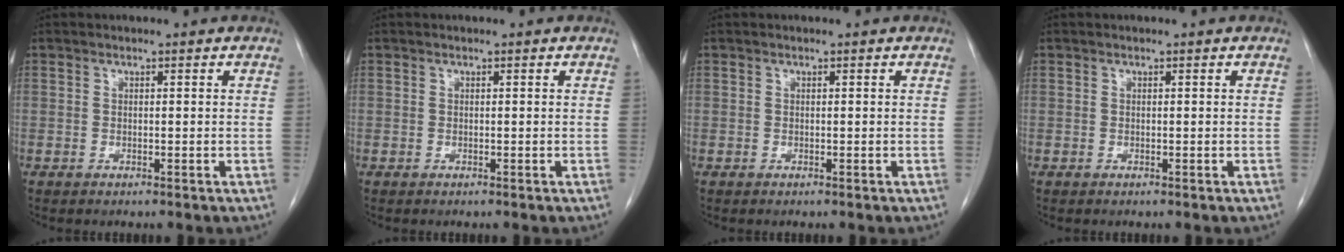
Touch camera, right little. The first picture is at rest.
{"total": 0.0}
{"total": 0.0}
{"total": 0.0}